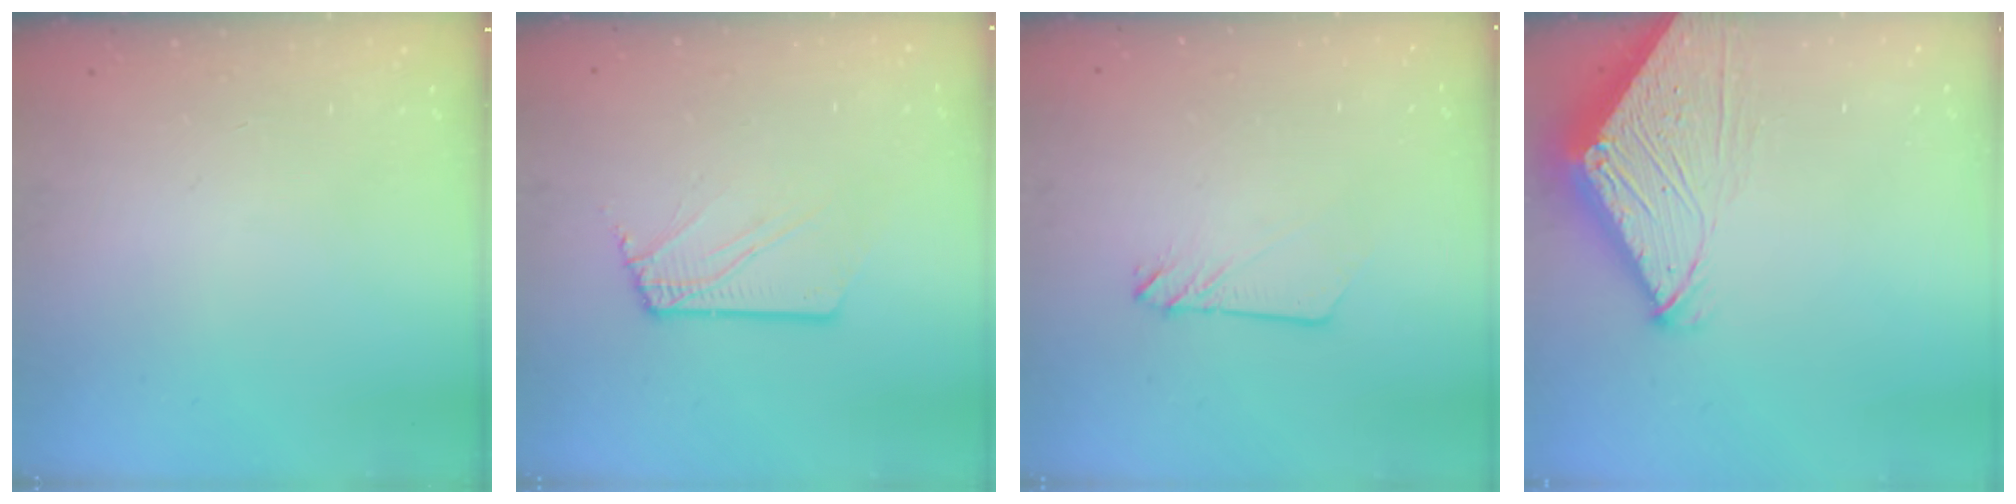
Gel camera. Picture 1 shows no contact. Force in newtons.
{"total": 2.5, "press": 2.5, "slide": 0.3}
{"total": 2.4, "press": 2.4, "slide": 0.2}
{"total": 7.1, "press": 7.1, "slide": 0.8}